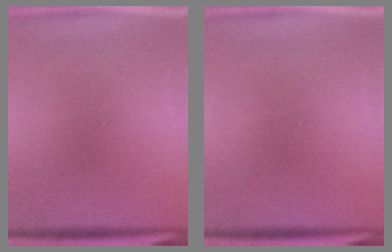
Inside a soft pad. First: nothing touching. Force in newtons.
{"total": 0.0}